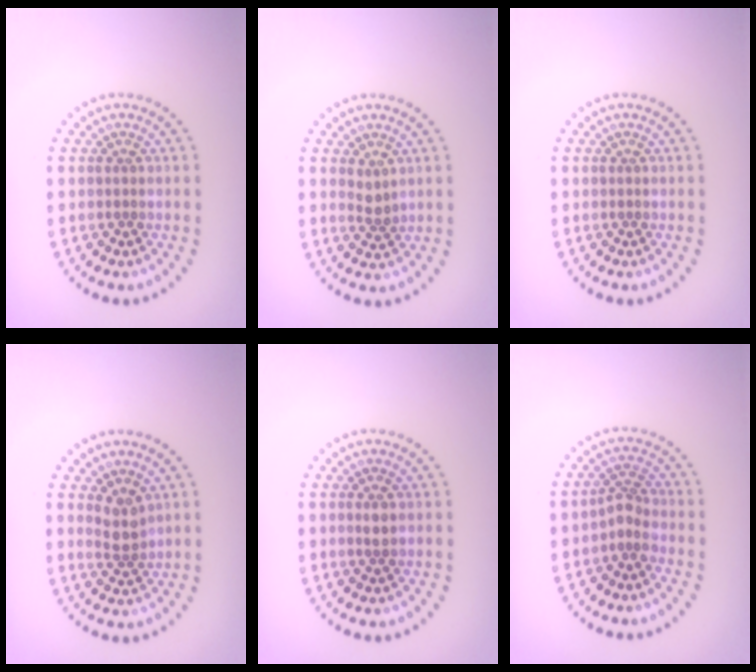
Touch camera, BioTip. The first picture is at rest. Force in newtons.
{"total": 1.4, "press": 1.1, "slide": 0.8}
{"total": 0.0}
{"total": 2.1, "press": 1.7, "slide": 1.1}
{"total": 1.1, "press": 1.0, "slide": 0.4}
{"total": 2.0, "press": 1.4, "slide": 1.4}